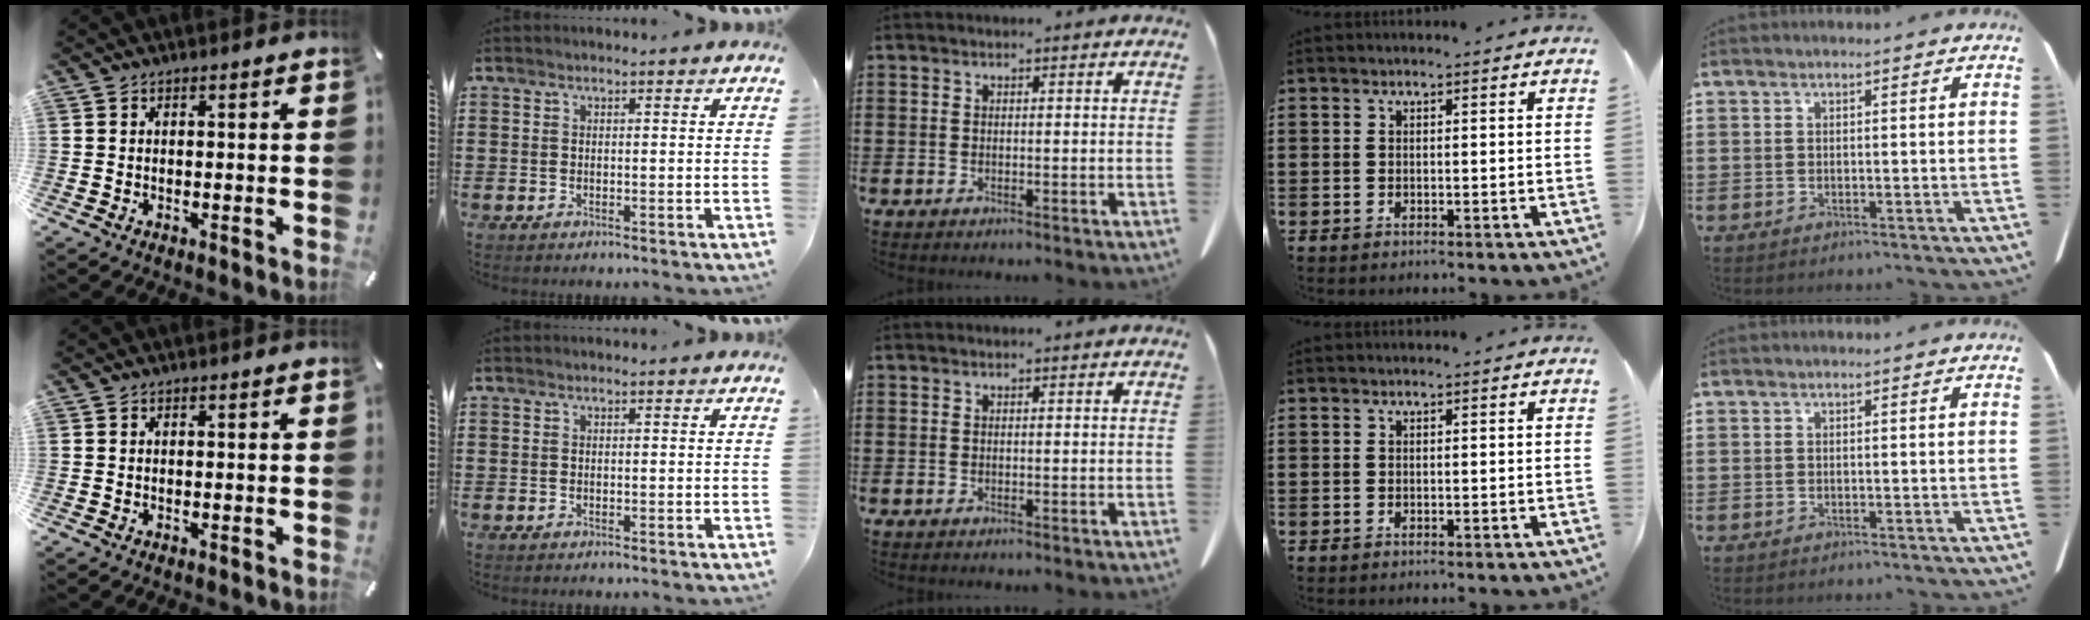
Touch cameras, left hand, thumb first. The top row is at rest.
{}